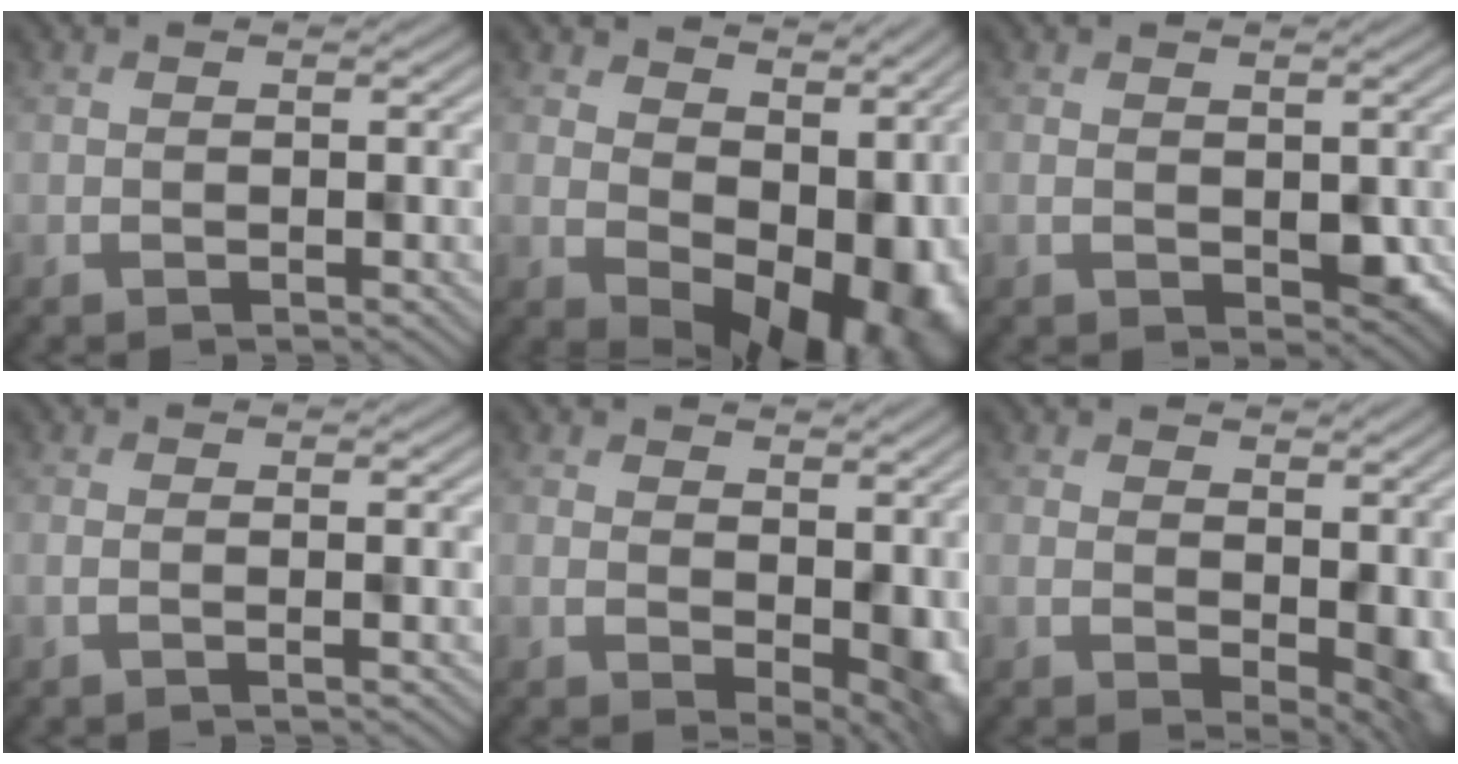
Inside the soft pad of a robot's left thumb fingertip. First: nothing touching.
{"total": 13.6, "force": [1.5, 8.7, 10.4], "torque": [-0.134, -0.032, 0.056]}
{"total": 3.4, "force": [-0.8, 2.2, 2.6], "torque": [-0.039, -0.001, 0.007]}
{"total": 1.0, "force": [-0.4, 0.1, 0.9], "torque": [-0.005, 0.006, -0.018]}
{"total": 6.0, "force": [-0.5, 3.2, 5.0], "torque": [-0.073, -0.021, 0.014]}
{"total": 5.5, "force": [-0.4, 2.9, 4.7], "torque": [-0.068, -0.020, 0.016]}